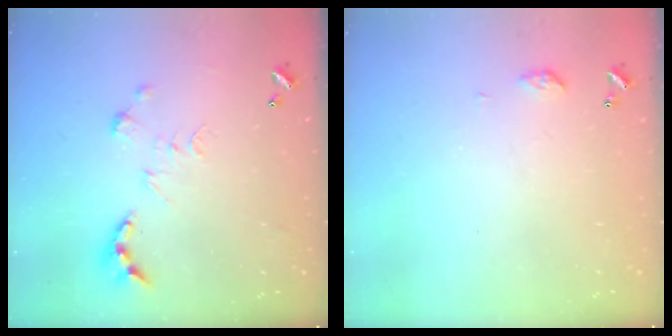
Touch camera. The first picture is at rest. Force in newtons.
{"total": 4.6, "press": 4.5, "slide": 0.6}